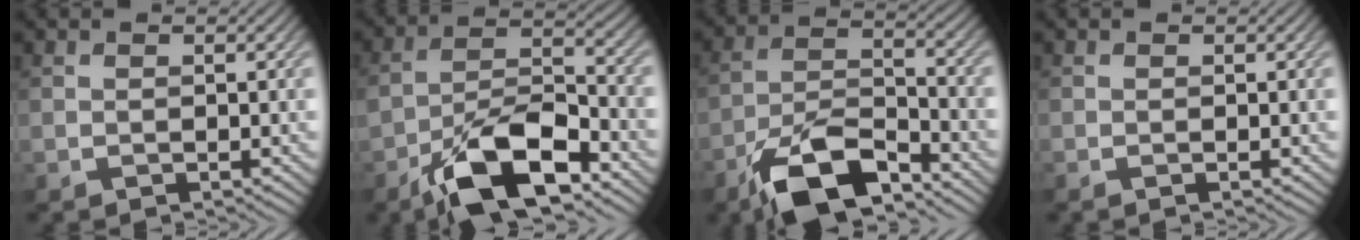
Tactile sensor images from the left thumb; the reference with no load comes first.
{"total": 12.5, "force": [-7.7, 5.1, 8.5], "torque": [-0.152, -0.002, -0.152]}
{"total": 11.8, "force": [-8.0, 4.6, 7.3], "torque": [-0.135, -0.001, -0.165]}
{"total": 0.0}